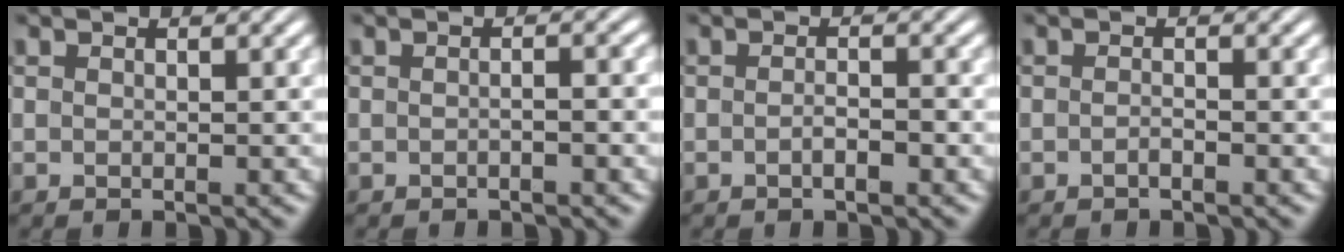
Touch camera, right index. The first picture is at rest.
{"total": 0.7, "force": [-0.3, 0.0, 0.6], "torque": [0.002, 0.009, -0.011]}
{"total": 1.3, "force": [-0.9, 0.3, 1.0], "torque": [-0.007, 0.003, -0.019]}
{"total": 0.7, "force": [-0.7, -0.1, 0.2], "torque": [0.004, 0.003, -0.016]}